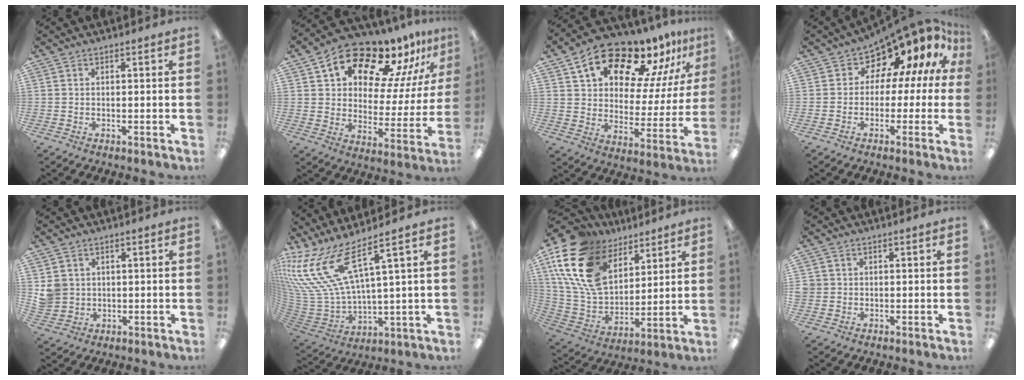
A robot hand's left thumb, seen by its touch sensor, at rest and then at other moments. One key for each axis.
{"total": 15.9, "fx": 12.3, "fy": 7.2, "fz": 7.0, "tx": -0.124, "ty": -0.091, "tz": 0.209}
{"total": 17.3, "fx": 13.4, "fy": 7.5, "fz": 8.0, "tx": -0.136, "ty": -0.095, "tz": 0.228}
{"total": 9.3, "fx": 7.4, "fy": 4.5, "fz": 3.4, "tx": -0.065, "ty": -0.074, "tz": 0.132}
{"total": 4.4, "fx": 1.1, "fy": 4.2, "fz": 0.6, "tx": -0.015, "ty": 0.008, "tz": 0.023}
{"total": 17.9, "fx": 8.8, "fy": 7.7, "fz": 13.5, "tx": -0.318, "ty": -0.055, "tz": 0.151}
{"total": 20.6, "fx": 10.4, "fy": 13.1, "fz": 12.0, "tx": -0.286, "ty": -0.043, "tz": 0.191}
{"total": 1.8, "fx": 0.3, "fy": 1.8, "fz": 0.3, "tx": -0.007, "ty": 0.001, "tz": 0.005}